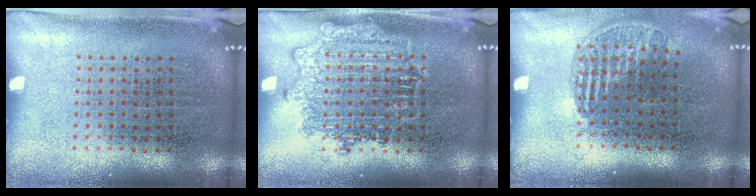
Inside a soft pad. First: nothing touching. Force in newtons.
{"total": 2.6, "press": 2.6, "slide": 0.4}
{"total": 1.2, "press": 1.0, "slide": 0.6}